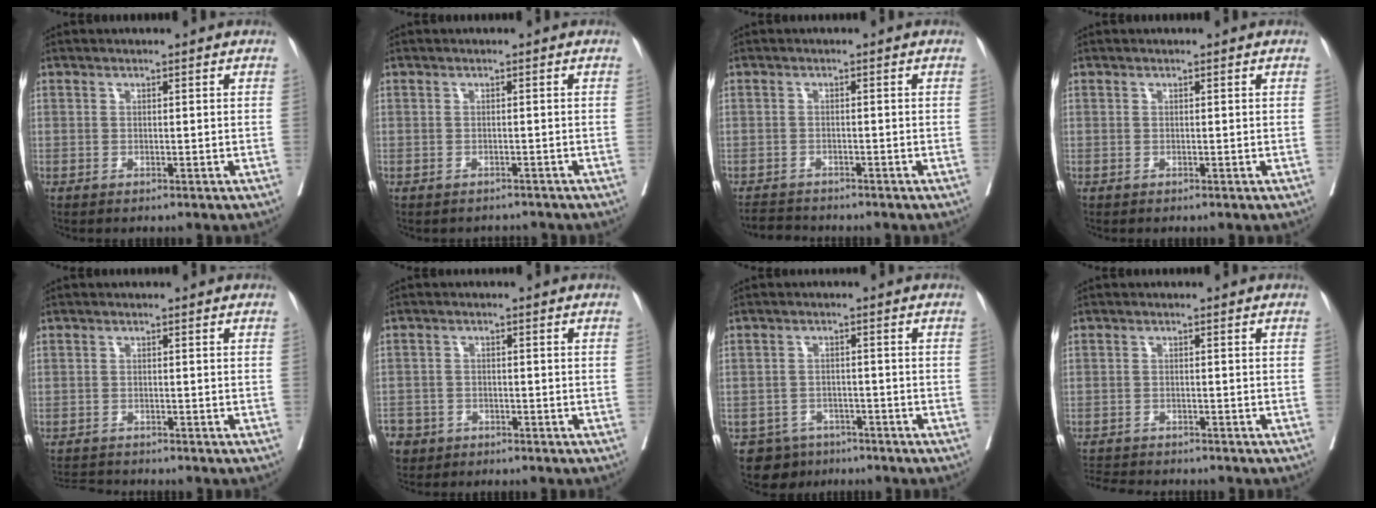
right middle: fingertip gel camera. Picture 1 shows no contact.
{"total": 1.5, "force": [-1.4, 0.6, -0.2], "torque": [0.004, -0.001, -0.021]}
{"total": 2.8, "force": [-2.8, 0.3, -0.1], "torque": [0.002, -0.012, -0.049]}
{"total": 0.0}
{"total": 2.2, "force": [-2.2, 0.0, -0.3], "torque": [0.008, -0.013, -0.039]}
{"total": 6.1, "force": [-4.0, 4.5, 0.9], "torque": [-0.033, 0.000, -0.069]}
{"total": 4.7, "force": [-3.4, 3.2, 0.0], "torque": [0.009, 0.008, -0.050]}
{"total": 6.1, "force": [-5.7, 1.0, 1.7], "torque": [-0.023, -0.008, -0.089]}